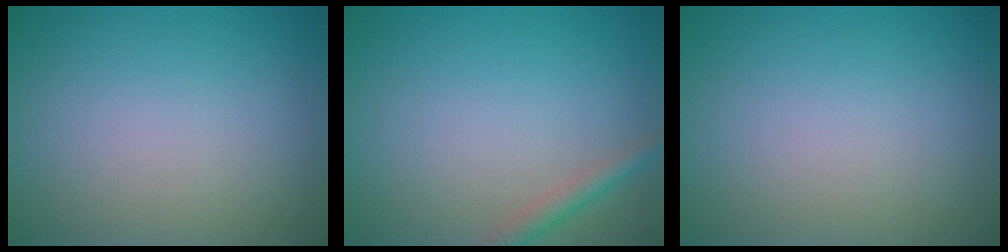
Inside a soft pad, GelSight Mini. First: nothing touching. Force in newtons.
{"total": 1.8, "press": 1.8, "slide": 0.1}
{"total": 0.0}